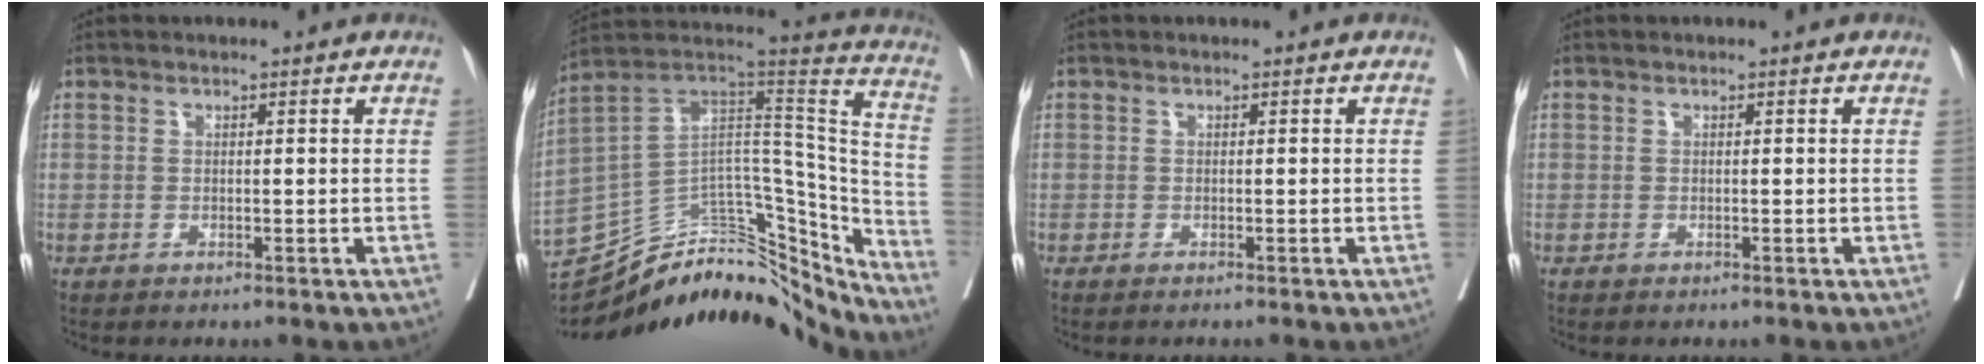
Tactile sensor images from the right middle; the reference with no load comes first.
{"total": 26.5, "force": [-22.0, 9.8, 11.0], "torque": [-0.139, 0.048, -0.307]}
{"total": 1.8, "force": [1.6, -0.8, 0.1], "torque": [0.005, -0.006, 0.034]}
{"total": 0.0}